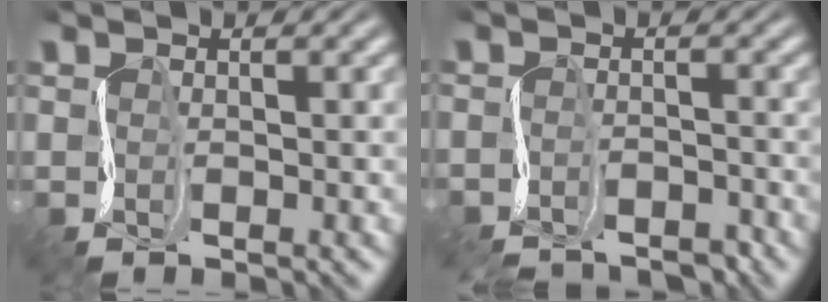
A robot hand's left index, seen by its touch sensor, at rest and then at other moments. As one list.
[{"total": 4.1, "force": [-4.1, 0.7, 0.4], "torque": [-0.007, -0.005, -0.072]}]